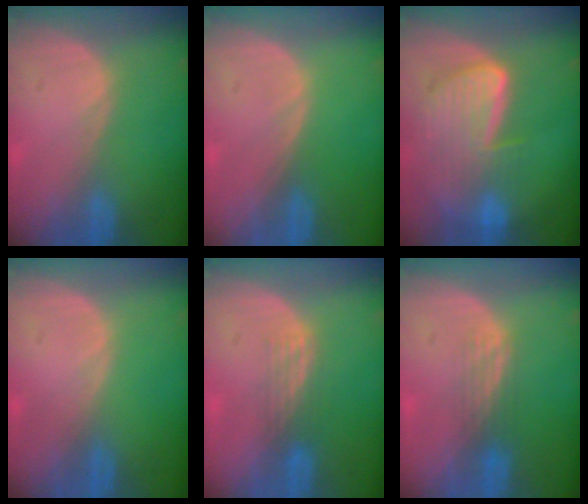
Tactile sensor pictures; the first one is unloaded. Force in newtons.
{"total": 0.0}
{"total": 9.1, "press": 8.0, "slide": 4.5}
{"total": 0.0}
{"total": 3.2, "press": 2.6, "slide": 1.8}
{"total": 2.8, "press": 2.5, "slide": 1.3}